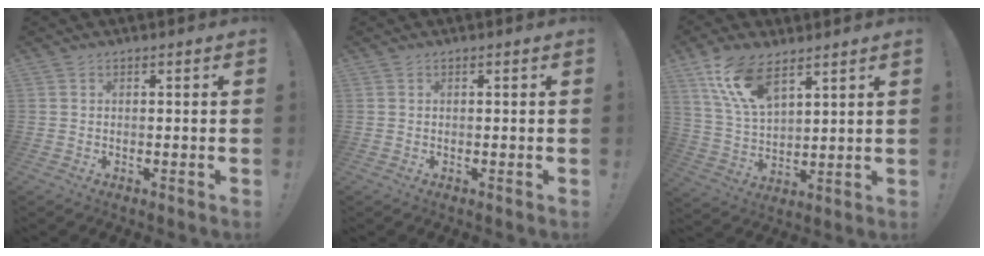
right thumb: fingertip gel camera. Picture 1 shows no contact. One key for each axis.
{"total": 0.0}
{"total": 13.4, "fx": 8.7, "fy": 5.9, "fz": 8.2, "tx": -0.171, "ty": -0.033, "tz": 0.164}